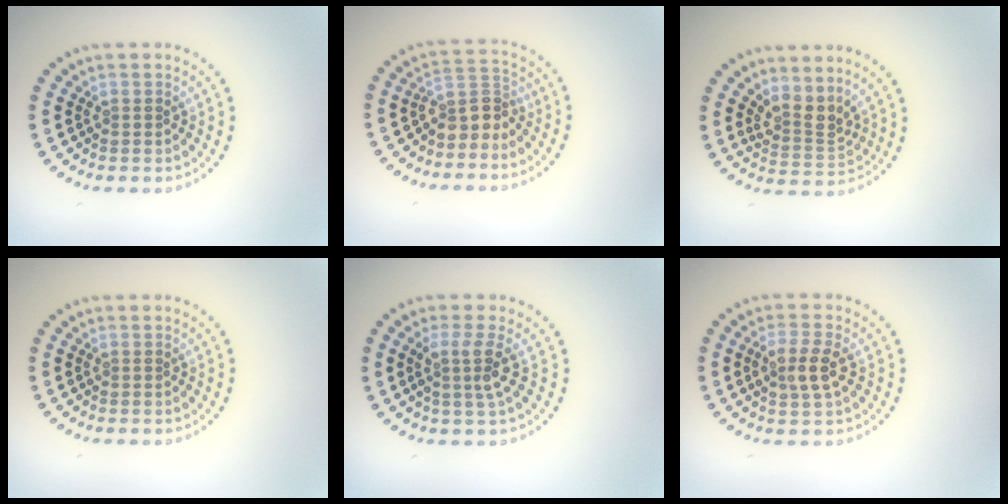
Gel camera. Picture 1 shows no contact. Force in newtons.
{"total": 2.9, "press": 2.2, "slide": 1.9}
{"total": 2.8, "press": 2.0, "slide": 1.9}
{"total": 0.0}
{"total": 2.6, "press": 2.0, "slide": 1.7}
{"total": 2.7, "press": 2.7, "slide": 0.6}